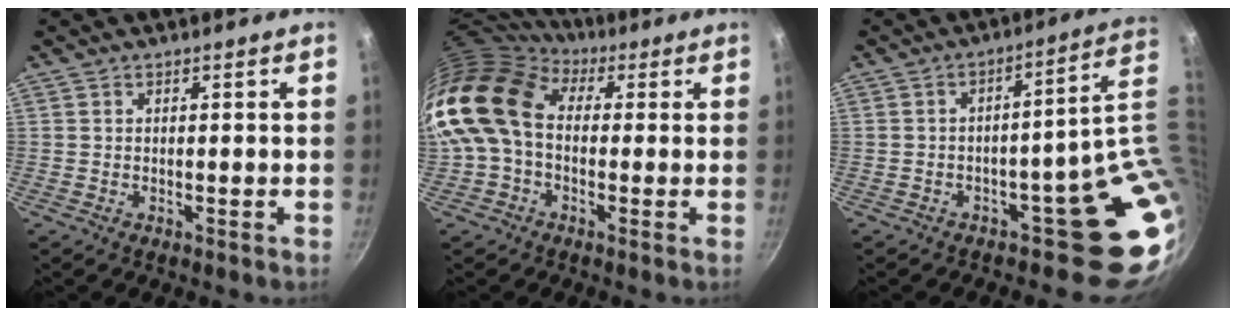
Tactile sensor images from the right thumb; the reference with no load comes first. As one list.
[{"total": 15.7, "force": [0.9, 11.6, 10.5], "torque": [-0.197, 0.030, -0.003]}, {"total": 10.0, "force": [1.0, 3.9, 9.1], "torque": [-0.055, 0.005, 0.023]}]